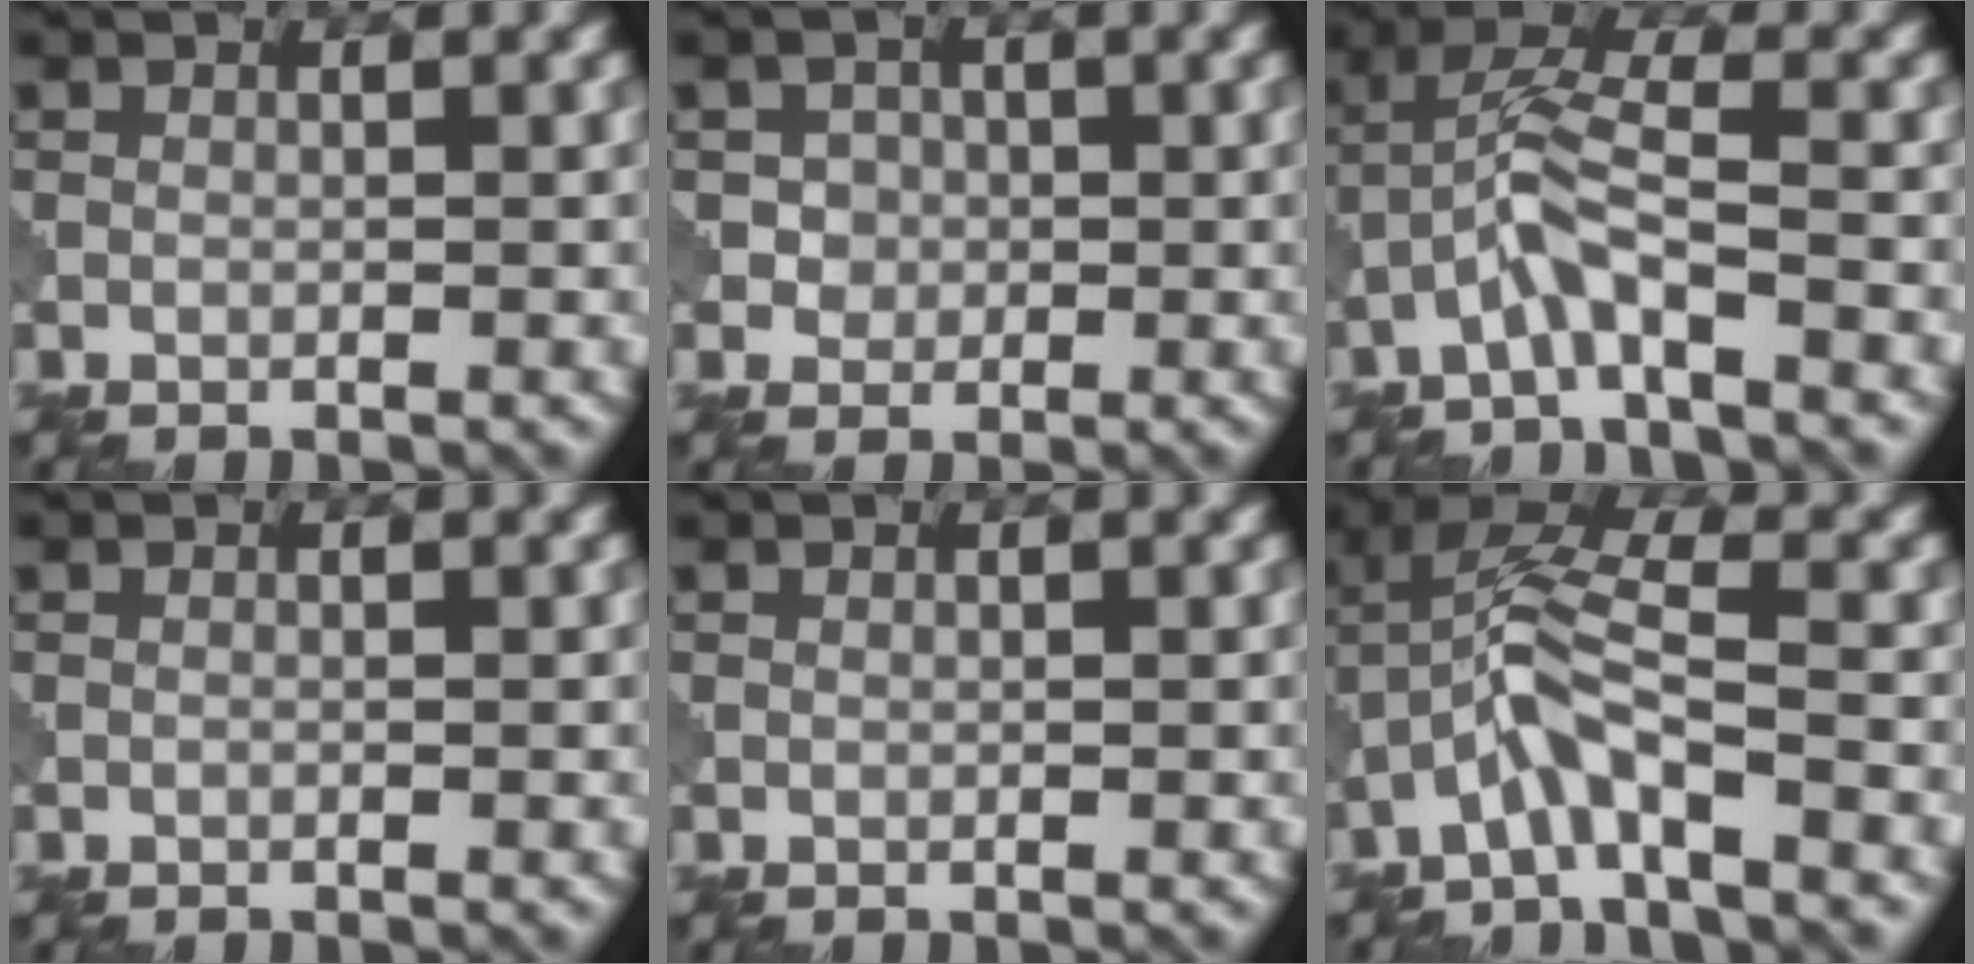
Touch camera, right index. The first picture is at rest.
{"total": 2.1, "force": [0.3, 2.0, 0.5], "torque": [0.005, -0.001, 0.007]}
{"total": 3.9, "force": [-2.1, 0.5, 3.3], "torque": [-0.071, 0.016, -0.045]}
{"total": 0.0}
{"total": 0.0}
{"total": 4.8, "force": [-2.5, 1.0, 4.1], "torque": [-0.089, 0.013, -0.055]}